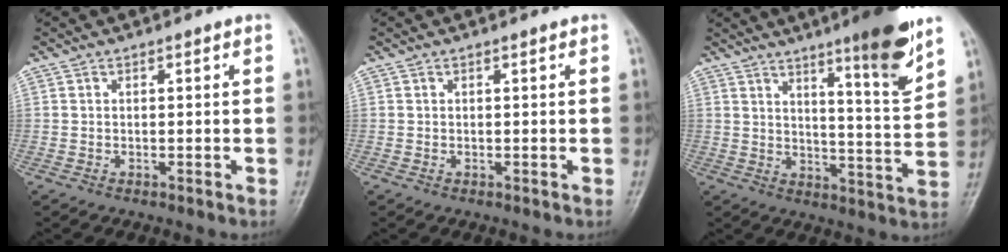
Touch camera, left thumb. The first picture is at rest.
{"total": 0.0}
{"total": 13.3, "force": [8.5, 1.5, 10.1], "torque": [-0.127, -0.058, 0.126]}